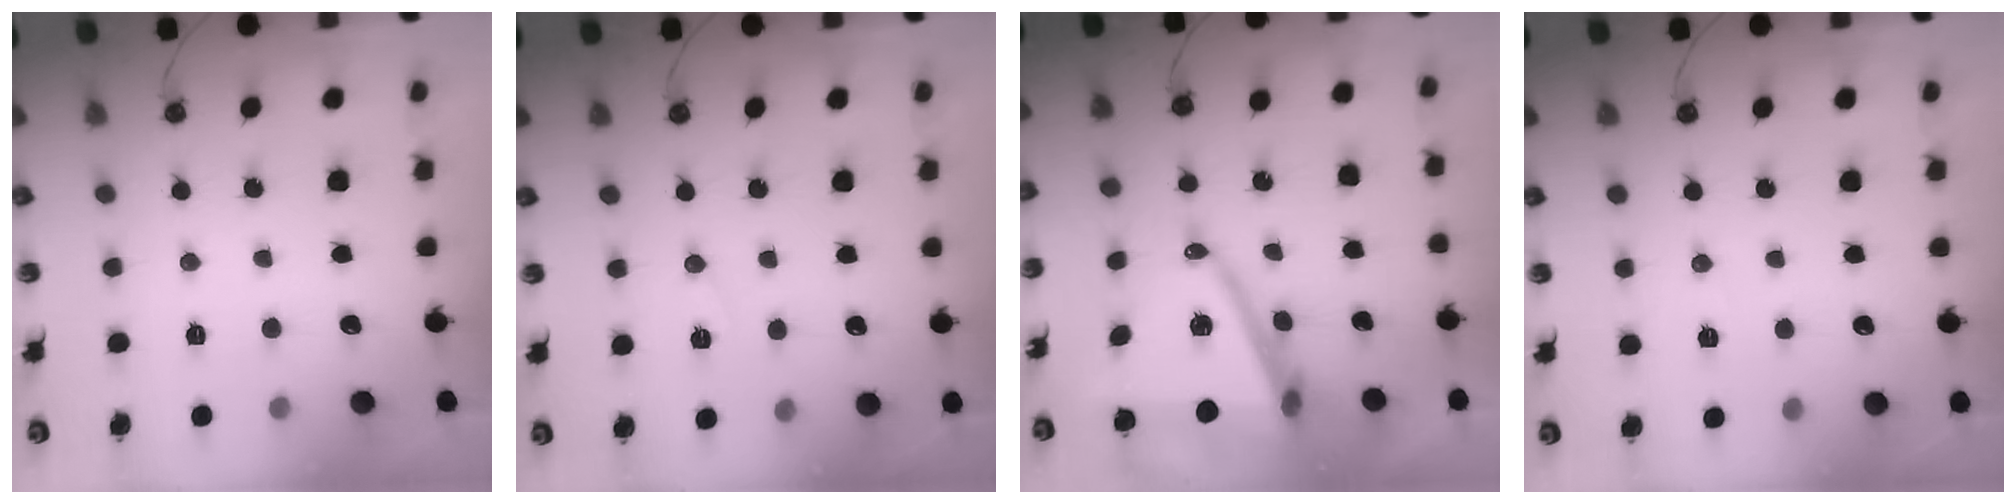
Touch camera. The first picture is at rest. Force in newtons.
{"total": 6.9, "press": 5.2, "slide": 4.6}
{"total": 15.2, "press": 14.7, "slide": 4.0}
{"total": 5.9, "press": 4.1, "slide": 4.2}